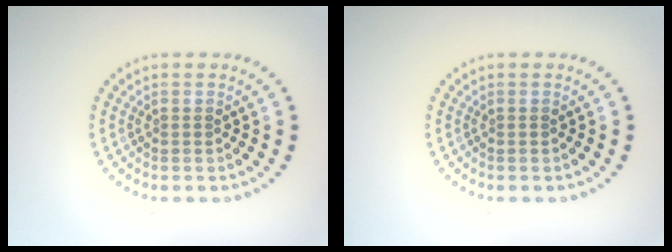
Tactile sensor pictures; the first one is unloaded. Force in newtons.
{"total": 0.0}